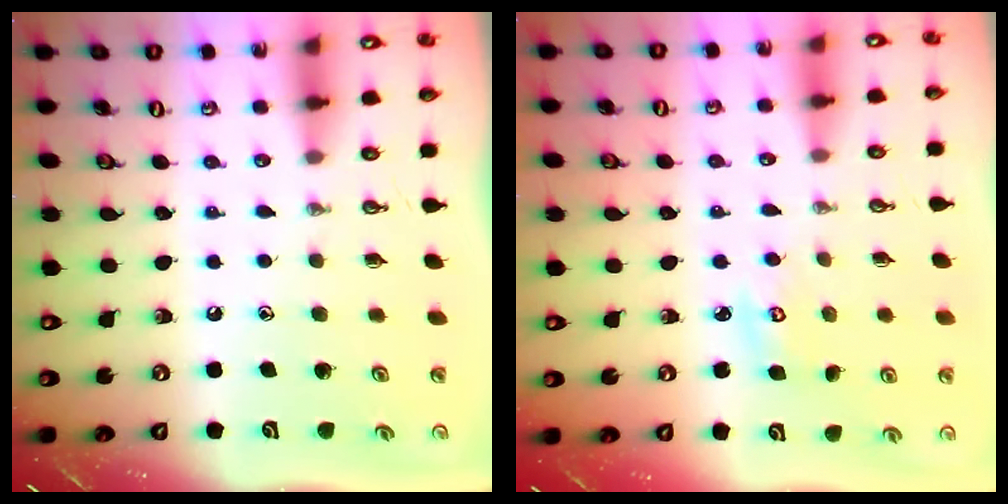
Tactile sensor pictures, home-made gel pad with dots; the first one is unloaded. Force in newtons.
{"total": 3.5, "press": 3.5, "slide": 0.3}